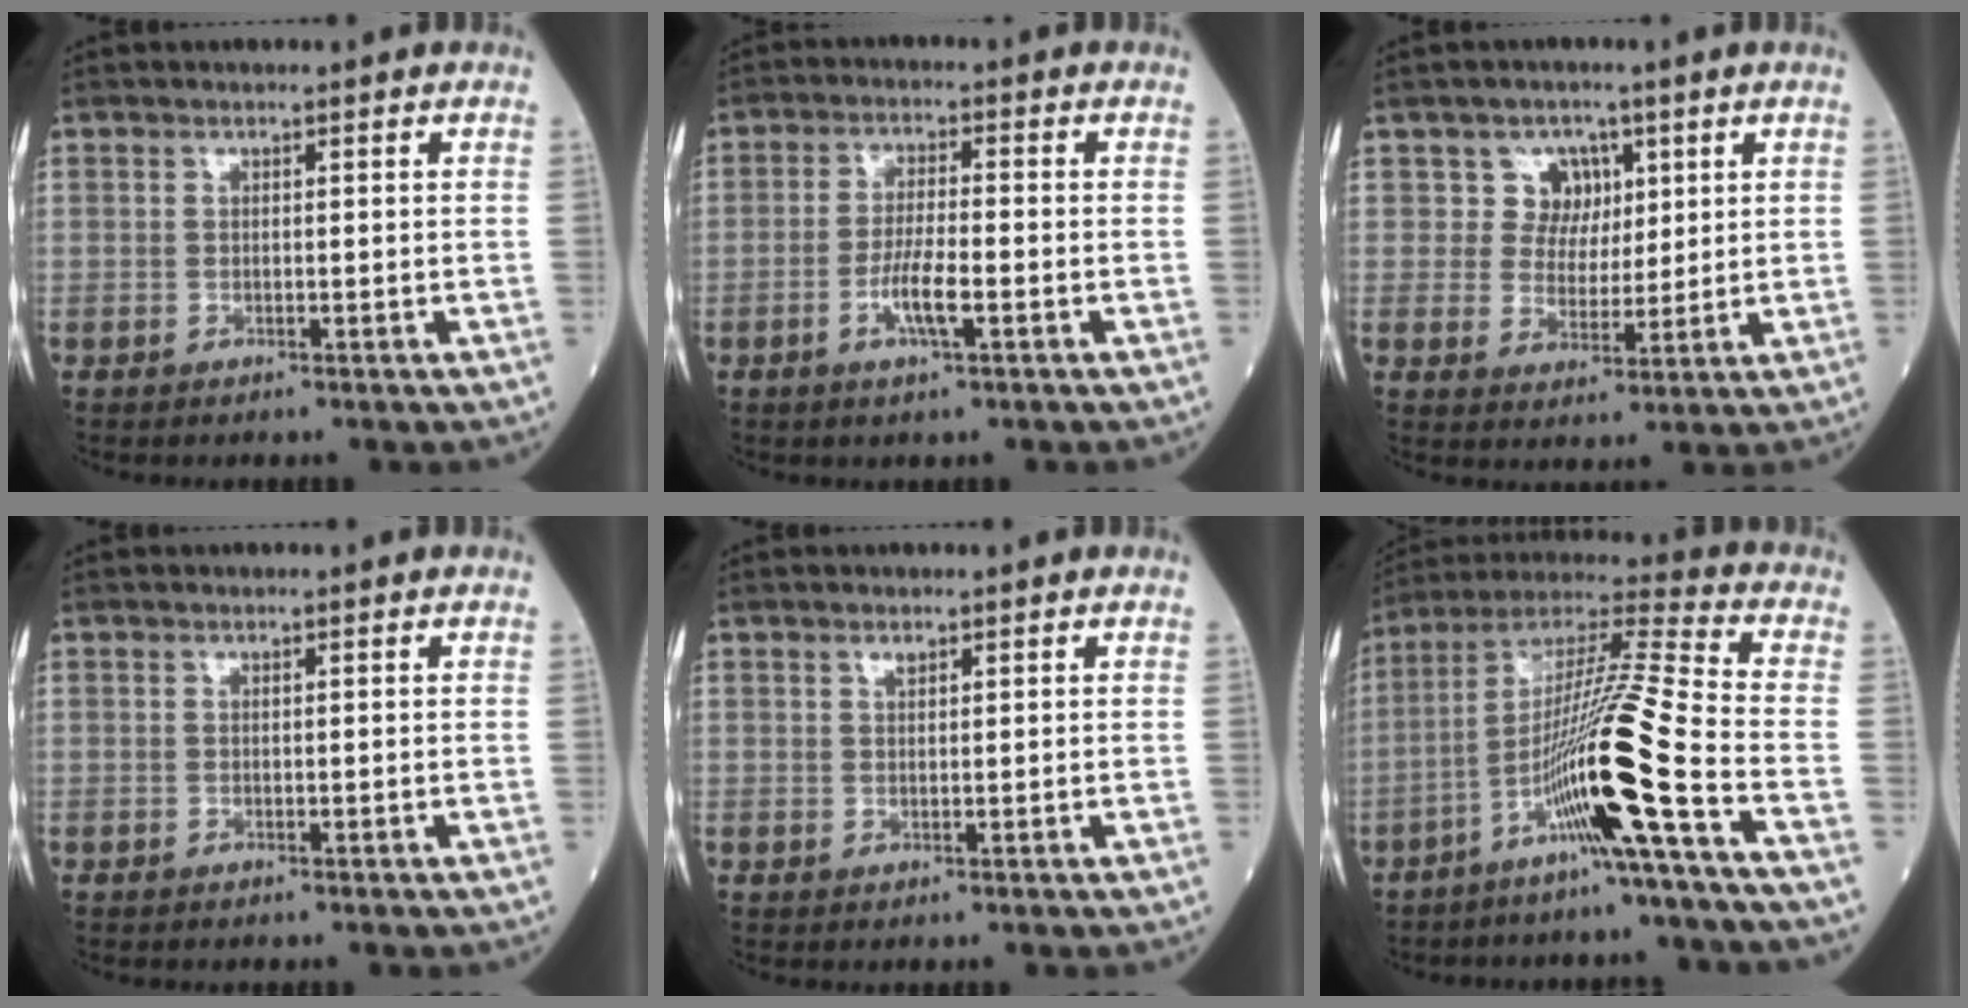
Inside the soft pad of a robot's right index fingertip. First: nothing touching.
{"total": 5.2, "force": [-1.9, 0.7, 4.7], "torque": [-0.094, -0.003, -0.036]}
{"total": 5.1, "force": [2.2, 4.5, 0.9], "torque": [-0.007, 0.009, 0.038]}
{"total": 0.0}
{"total": 0.9, "force": [0.6, 0.3, 0.5], "torque": [-0.011, -0.002, 0.011]}
{"total": 15.7, "force": [-6.4, -2.3, 14.1], "torque": [-0.267, -0.006, -0.124]}